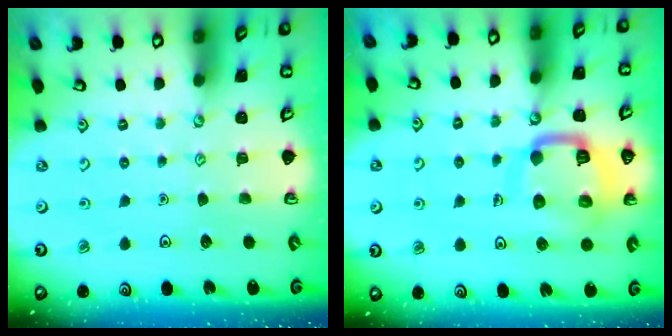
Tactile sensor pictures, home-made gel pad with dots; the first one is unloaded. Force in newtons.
{"total": 13.8, "press": 13.8, "slide": 1.5}